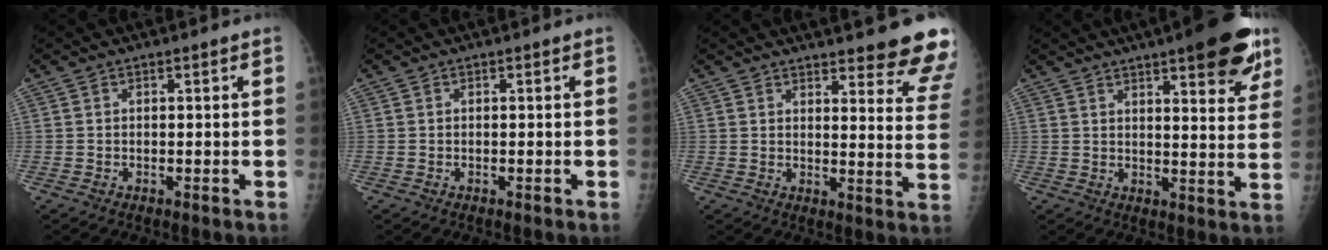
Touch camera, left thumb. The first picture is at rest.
{"total": 0.0}
{"total": 16.7, "force": [14.6, 3.0, 7.6], "torque": [-0.062, -0.107, 0.159]}
{"total": 15.3, "force": [9.4, 3.9, 11.4], "torque": [-0.121, -0.037, 0.120]}